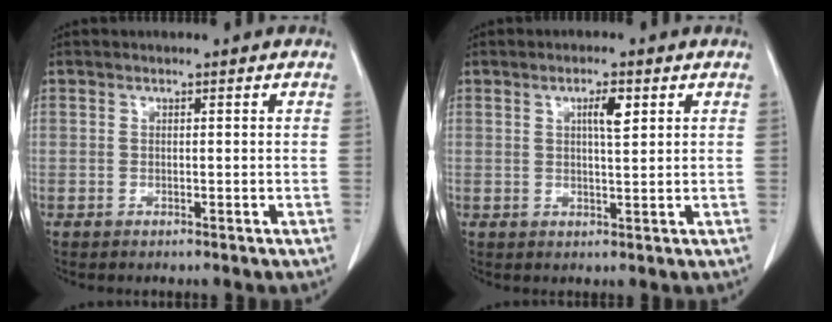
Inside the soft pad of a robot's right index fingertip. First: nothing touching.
{"total": 3.3, "force": [1.3, 0.5, 3.0], "torque": [-0.051, -0.001, 0.020]}